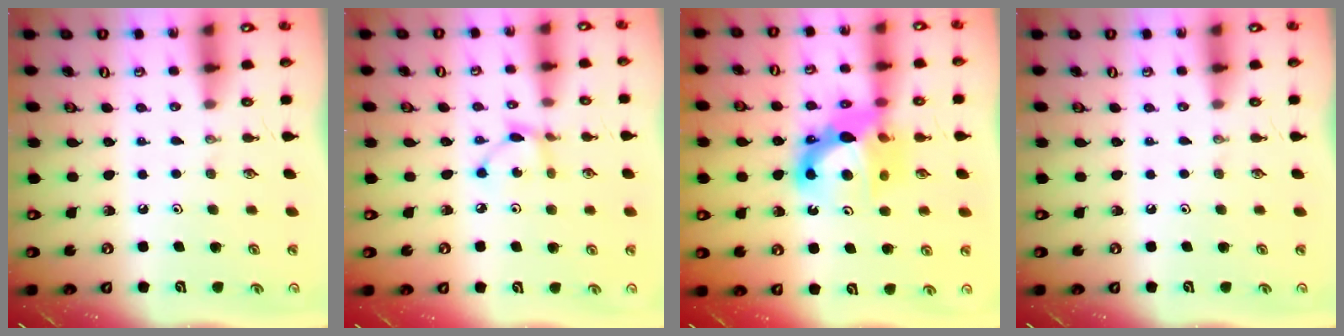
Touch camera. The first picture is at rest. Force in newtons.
{"total": 3.2, "press": 3.2, "slide": 0.2}
{"total": 13.2, "press": 13.2, "slide": 1.5}
{"total": 0.0}